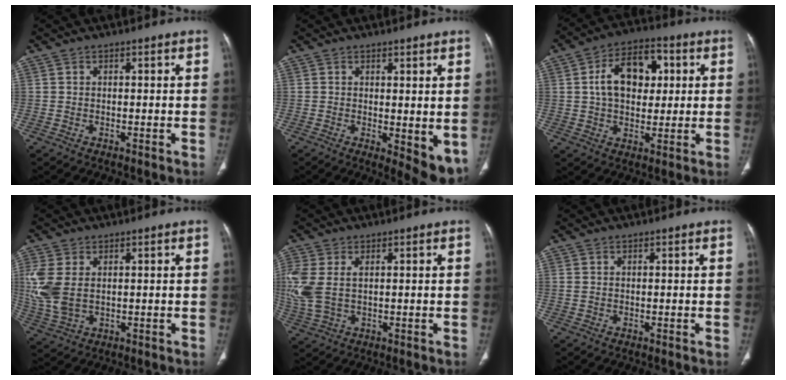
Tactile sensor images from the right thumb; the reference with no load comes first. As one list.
[{"total": 6.8, "force": [-0.2, 2.6, 6.3], "torque": [-0.080, -0.019, 0.005]}, {"total": 12.9, "force": [2.5, 8.4, 9.4], "torque": [-0.124, 0.011, 0.036]}, {"total": 8.6, "force": [1.4, 5.4, 6.6], "torque": [-0.171, -0.003, 0.039]}, {"total": 8.8, "force": [1.3, 5.3, 7.0], "torque": [-0.195, 0.007, 0.037]}, {"total": 0.7, "force": [0.1, 0.5, 0.4], "torque": [-0.011, 0.002, 0.004]}]